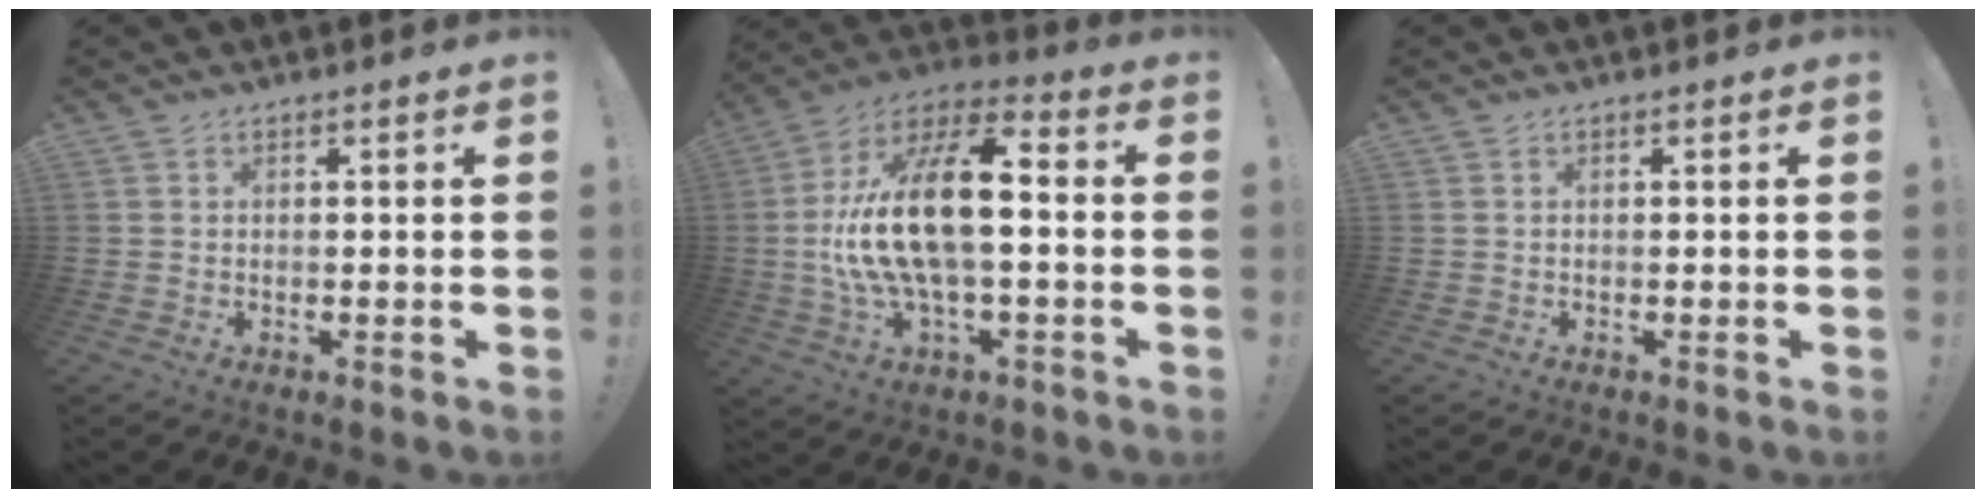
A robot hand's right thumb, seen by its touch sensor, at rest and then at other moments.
{"total": 20.7, "force": [-0.4, 8.7, 18.8], "torque": [-0.345, 0.002, -0.008]}
{"total": 0.0}